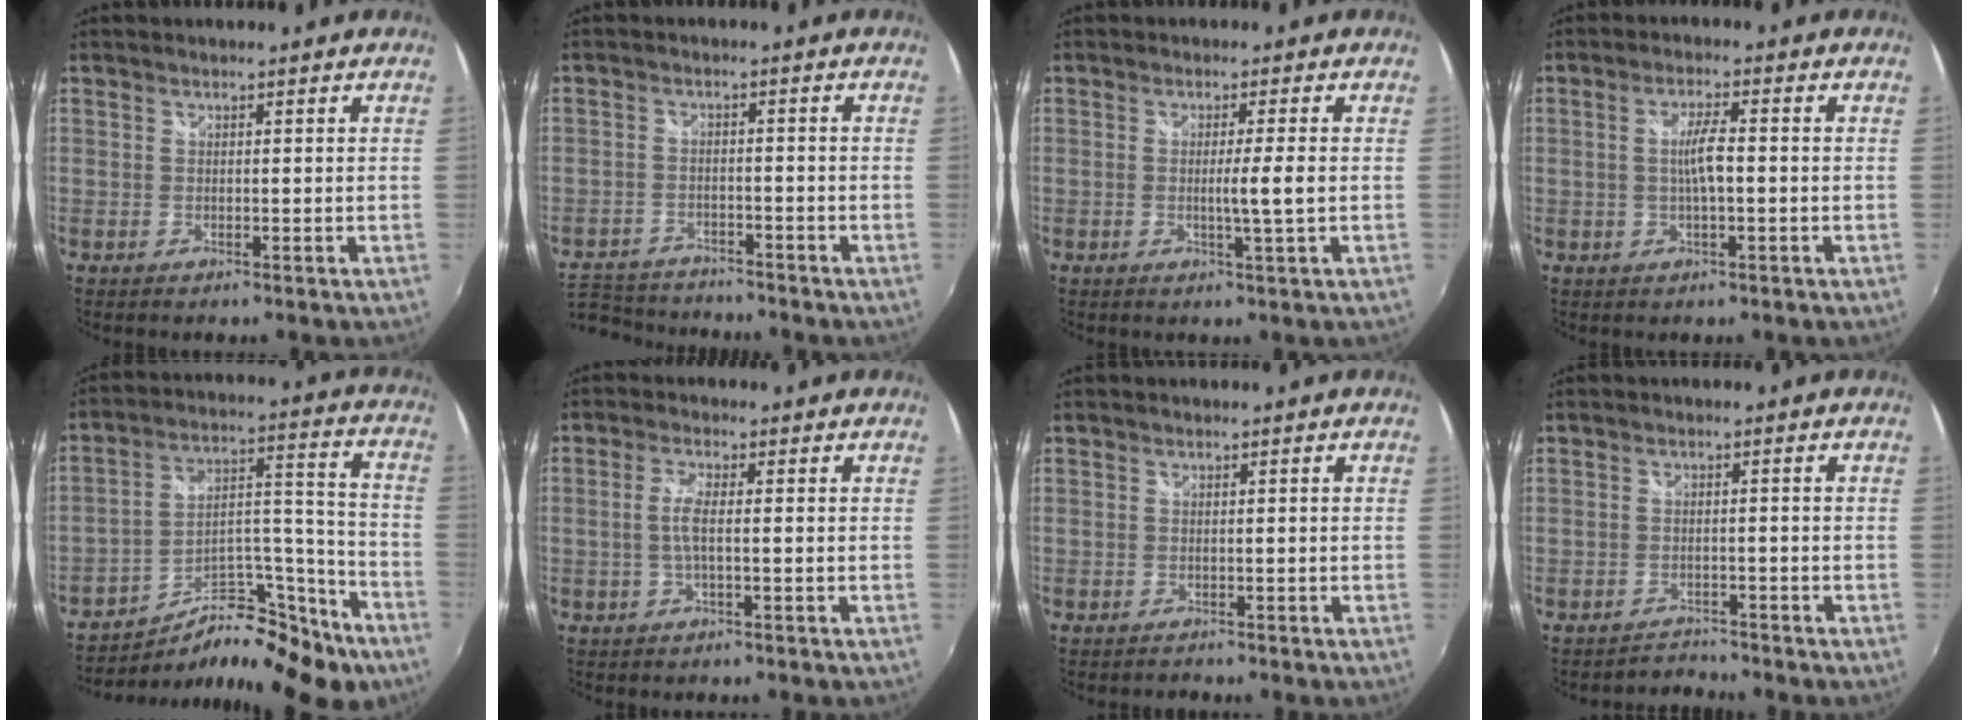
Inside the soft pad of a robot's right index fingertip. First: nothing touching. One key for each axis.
{"total": 11.1, "fx": -9.6, "fy": 4.8, "fz": 2.9, "tx": -0.093, "ty": 0.010, "tz": -0.159}
{"total": 3.4, "fx": -0.4, "fy": -1.1, "fz": 3.2, "tx": -0.049, "ty": -0.007, "tz": -0.010}
{"total": 4.3, "fx": -0.3, "fy": 0.5, "fz": 4.2, "tx": -0.077, "ty": 0.002, "tz": -0.004}
{"total": 21.1, "fx": -14.4, "fy": 9.9, "fz": 11.8, "tx": -0.191, "ty": 0.034, "tz": -0.202}
{"total": 3.3, "fx": -0.5, "fy": 0.4, "fz": 3.2, "tx": -0.066, "ty": 0.000, "tz": -0.007}
{"total": 1.4, "fx": -1.2, "fy": 0.7, "fz": -0.3, "tx": 0.001, "ty": 0.004, "tz": -0.016}
{"total": 2.8, "fx": -2.5, "fy": 1.0, "fz": -0.9, "tx": 0.008, "ty": 0.011, "tz": -0.045}